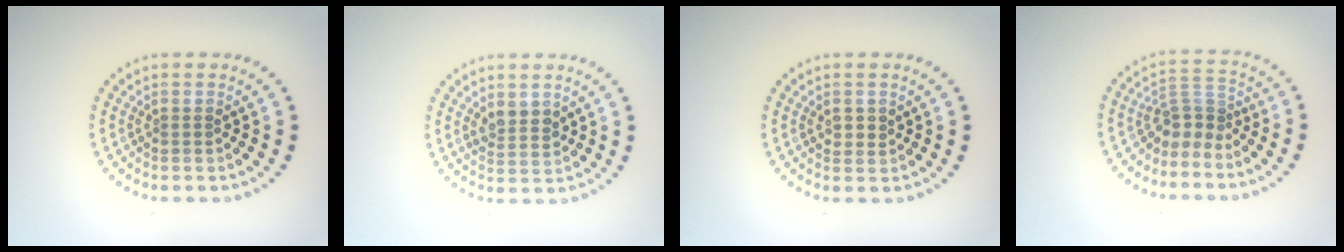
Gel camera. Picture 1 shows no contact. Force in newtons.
{"total": 2.0, "press": 1.8, "slide": 0.8}
{"total": 1.2, "press": 1.1, "slide": 0.3}
{"total": 2.7, "press": 1.8, "slide": 2.0}